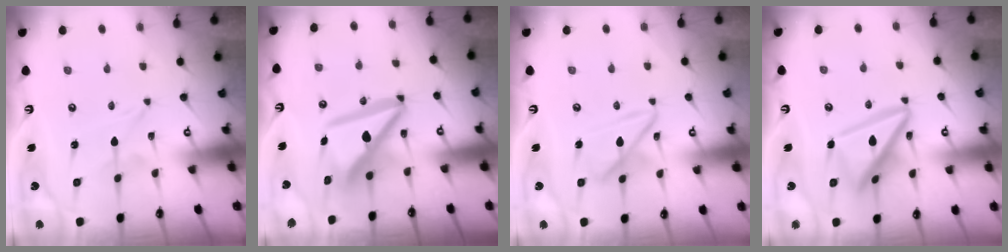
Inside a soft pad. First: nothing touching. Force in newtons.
{"total": 13.2, "press": 13.2, "slide": 1.5}
{"total": 12.1, "press": 12.1, "slide": 1.1}
{"total": 15.4, "press": 15.3, "slide": 1.6}